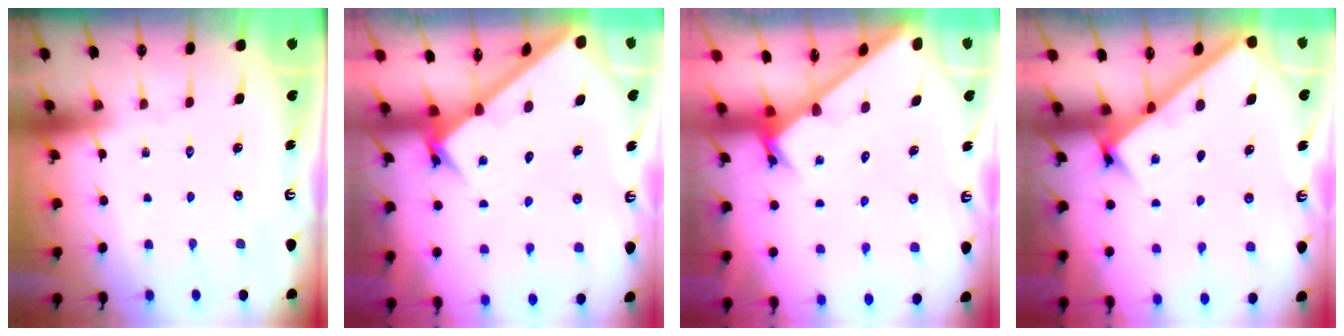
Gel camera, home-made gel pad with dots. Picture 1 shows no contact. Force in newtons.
{"total": 3.7, "press": 3.7, "slide": 0.4}
{"total": 2.4, "press": 2.4, "slide": 0.3}
{"total": 2.8, "press": 2.8, "slide": 0.4}